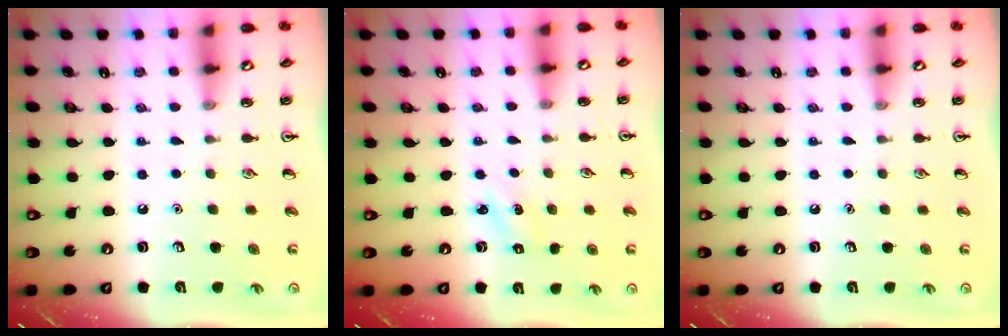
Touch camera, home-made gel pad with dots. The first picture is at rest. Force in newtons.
{"total": 1.3, "press": 1.2, "slide": 0.5}
{"total": 0.0}